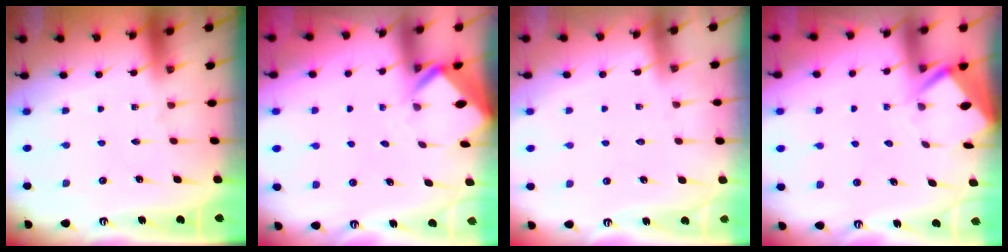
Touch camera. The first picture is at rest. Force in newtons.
{"total": 2.7, "press": 2.7, "slide": 0.2}
{"total": 3.4, "press": 3.4, "slide": 0.4}
{"total": 3.5, "press": 3.5, "slide": 0.3}